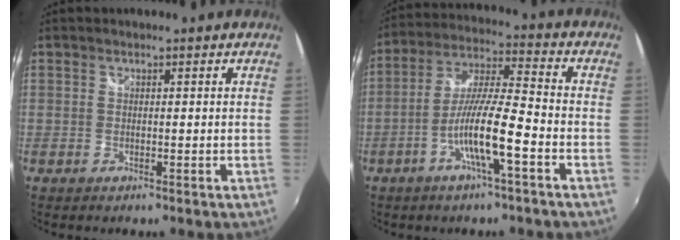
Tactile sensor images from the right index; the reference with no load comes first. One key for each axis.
{"total": 11.1, "fx": -4.8, "fy": 0.7, "fz": 9.9, "tx": -0.199, "ty": 0.001, "tz": -0.092}